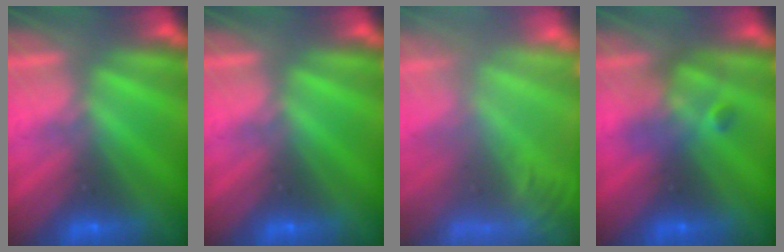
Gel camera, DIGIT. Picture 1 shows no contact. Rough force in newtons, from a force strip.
{"total": 0.0}
{"total": 7.2}
{"total": 2.5}